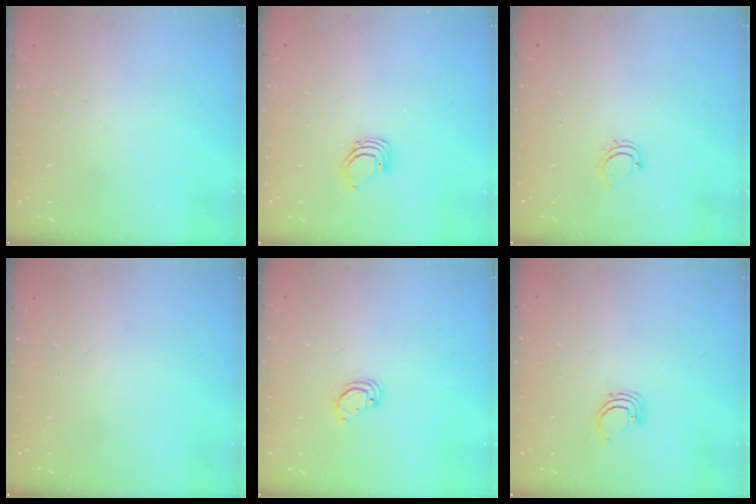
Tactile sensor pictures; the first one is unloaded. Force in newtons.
{"total": 2.7, "press": 2.7, "slide": 0.1}
{"total": 4.3, "press": 4.2, "slide": 0.6}
{"total": 0.0}
{"total": 3.4, "press": 3.4, "slide": 0.2}
{"total": 2.3, "press": 2.3, "slide": 0.1}